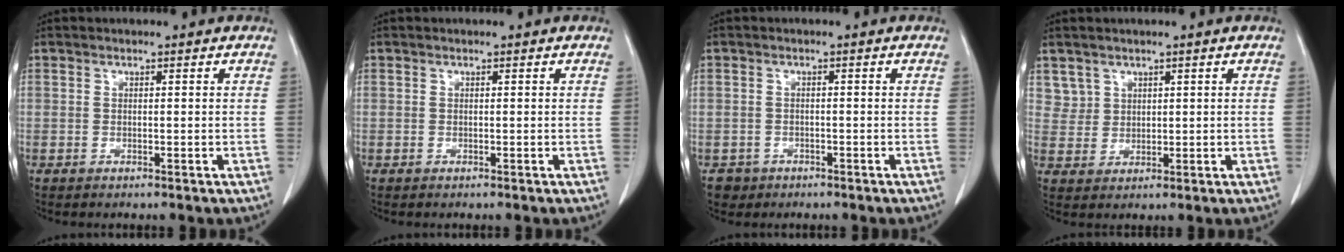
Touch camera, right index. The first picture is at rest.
{"total": 0.0}
{"total": 2.4, "force": [-1.2, 2.1, -0.3], "torque": [0.005, 0.010, -0.018]}
{"total": 3.6, "force": [2.2, 2.8, -0.2], "torque": [0.016, 0.001, 0.044]}